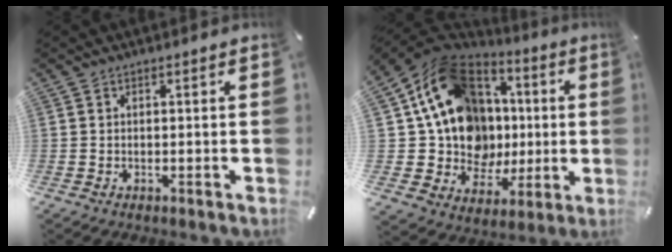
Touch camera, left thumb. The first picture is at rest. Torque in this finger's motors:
{"motor_torque": [1.85, 3.00, 2.52, -0.13, 0.30]}